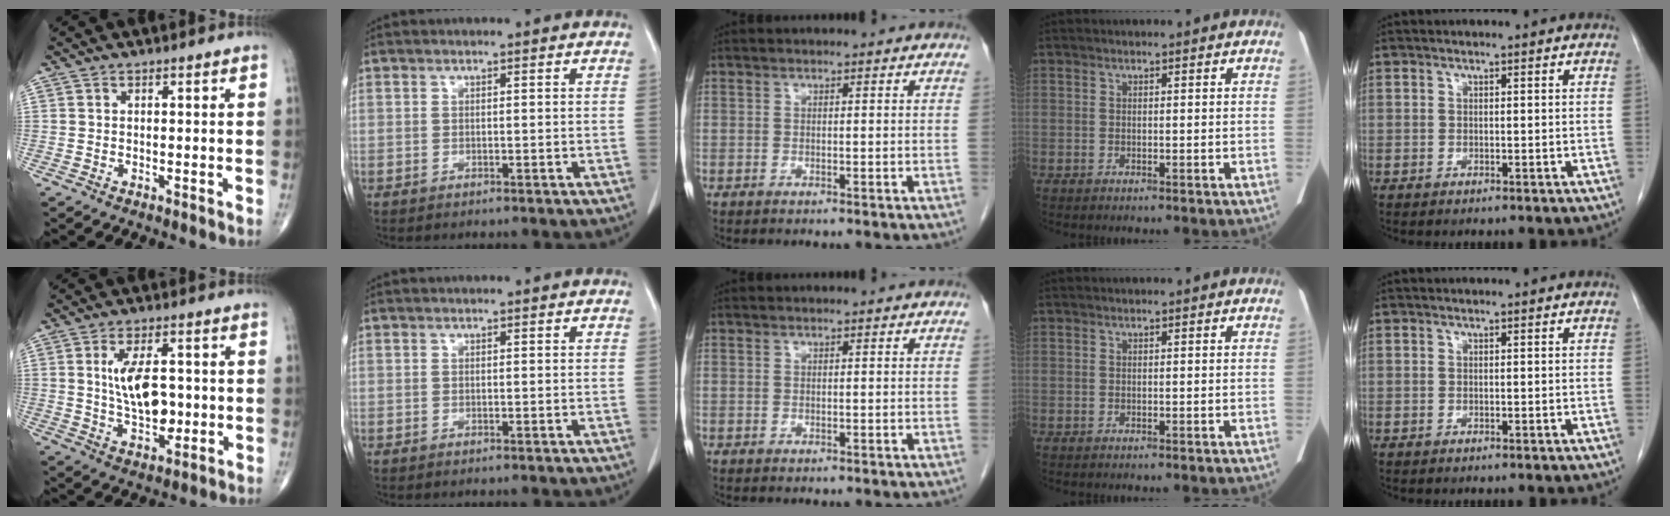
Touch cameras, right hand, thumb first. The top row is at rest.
{"thumb": {"total": 10.4, "force": [0.6, 5.4, 8.8], "torque": [-0.141, -0.004, 0.018]}}